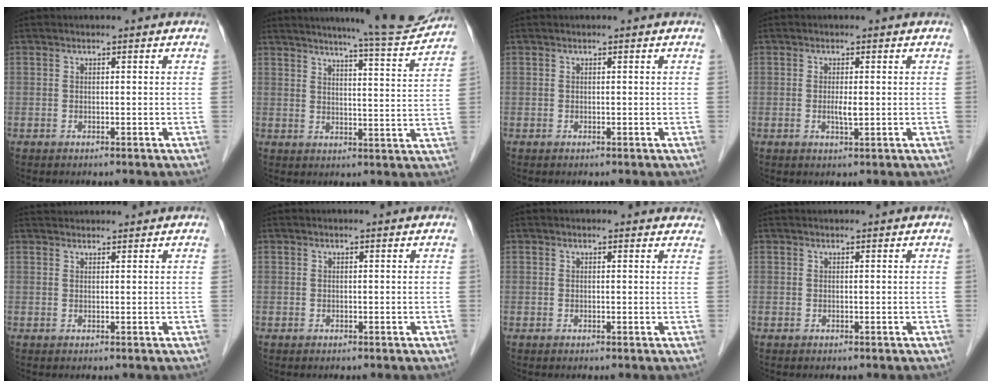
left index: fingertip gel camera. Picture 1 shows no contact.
{"total": 13.6, "force": [12.6, -0.2, 5.1], "torque": [-0.074, -0.024, 0.157]}
{"total": 0.0}
{"total": 1.8, "force": [0.0, 0.2, 1.7], "torque": [-0.036, -0.002, 0.001]}
{"total": 4.1, "force": [4.1, 0.4, 0.6], "torque": [-0.011, 0.037, 0.063]}
{"total": 0.8, "force": [0.7, 0.1, 0.2], "torque": [-0.009, 0.005, 0.009]}
{"total": 5.1, "force": [4.8, 1.4, 1.1], "torque": [-0.001, 0.005, 0.037]}
{"total": 2.2, "force": [2.1, 0.2, 0.5], "torque": [-0.009, 0.023, 0.028]}